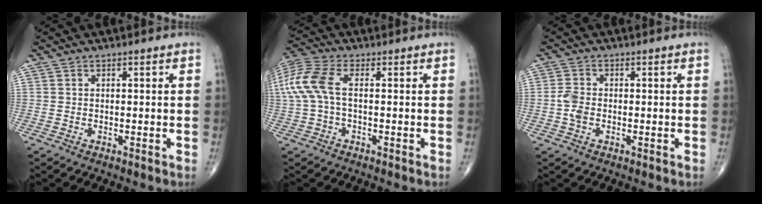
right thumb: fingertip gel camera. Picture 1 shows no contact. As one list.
[{"total": 10.2, "force": [0.8, 5.1, 8.8], "torque": [-0.225, 0.024, 0.013]}, {"total": 3.1, "force": [-0.7, 2.0, 2.2], "torque": [-0.049, 0.006, -0.020]}]